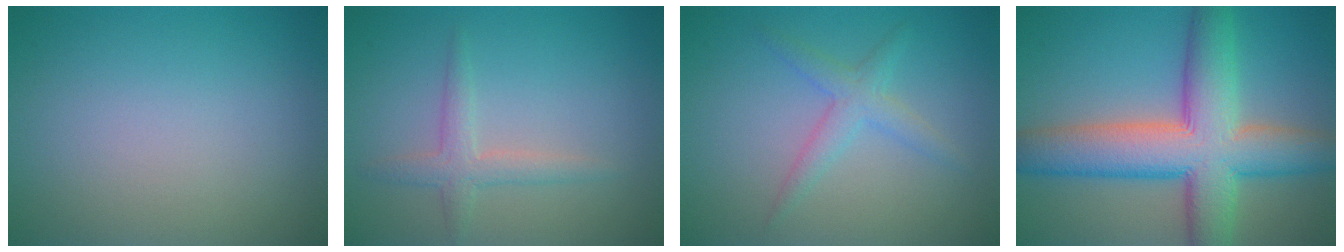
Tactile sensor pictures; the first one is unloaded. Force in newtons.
{"total": 2.1, "press": 2.1, "slide": 0.0}
{"total": 2.2, "press": 2.2, "slide": 0.1}
{"total": 10.4, "press": 10.4, "slide": 0.5}